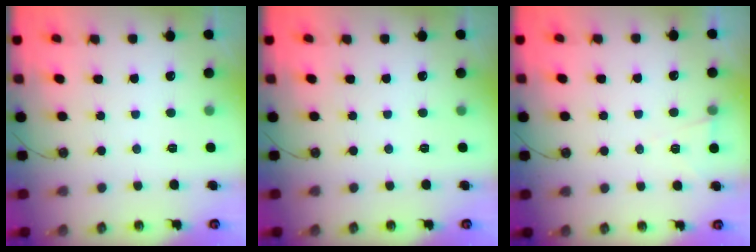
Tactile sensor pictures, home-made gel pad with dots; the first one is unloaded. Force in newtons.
{"total": 0.0}
{"total": 5.3, "press": 3.1, "slide": 4.3}